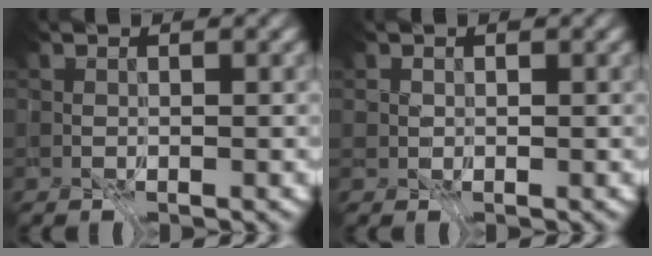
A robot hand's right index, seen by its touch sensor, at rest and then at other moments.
{"total": 3.0, "force": [1.5, 2.2, 1.4], "torque": [-0.022, 0.008, 0.013]}